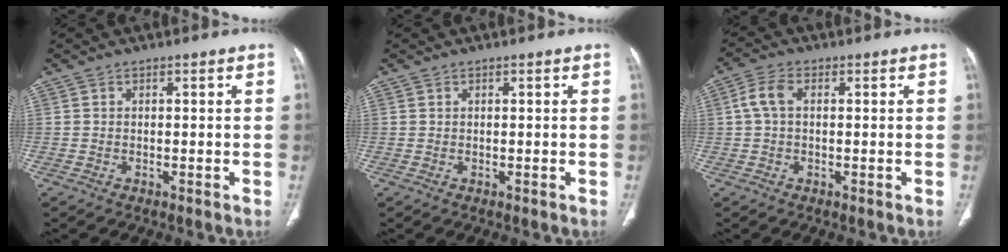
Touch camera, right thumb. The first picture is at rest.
{"total": 0.0}
{"total": 4.3, "force": [0.5, 2.6, 3.4], "torque": [-0.075, 0.013, 0.006]}